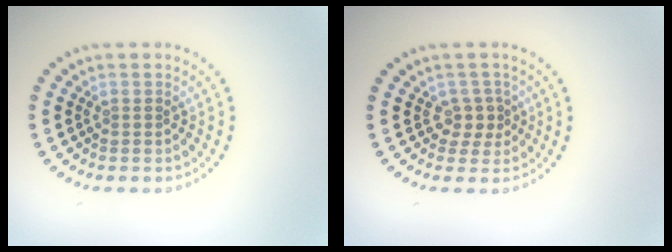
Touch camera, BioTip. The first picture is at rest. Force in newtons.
{"total": 1.9, "press": 1.6, "slide": 1.0}